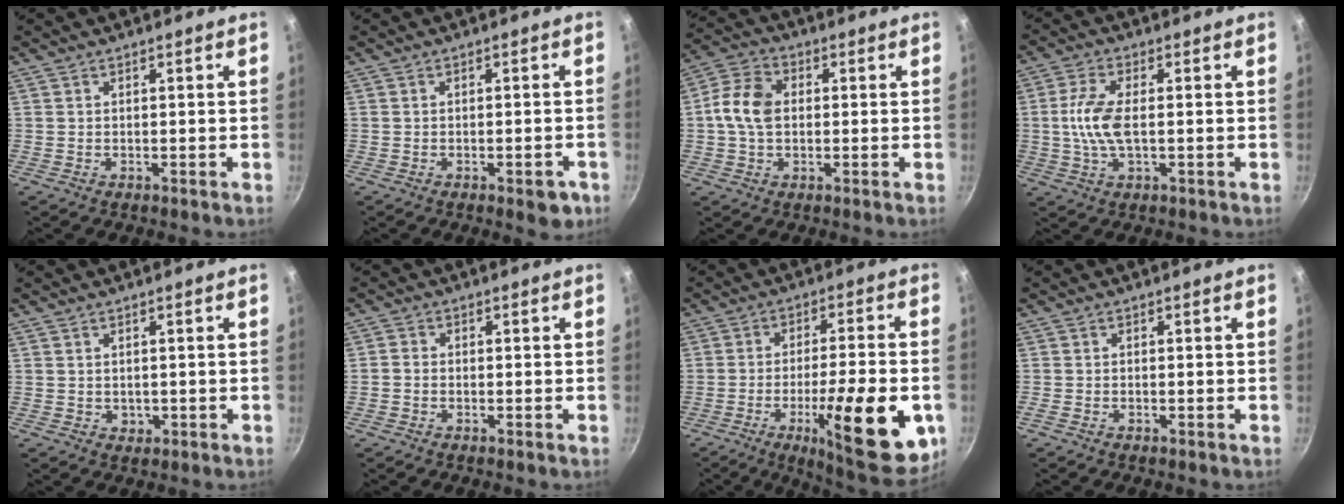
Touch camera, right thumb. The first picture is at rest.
{"total": 4.1, "force": [-2.0, 1.8, 3.1], "torque": [-0.026, 0.013, -0.018]}
{"total": 8.8, "force": [0.4, 6.3, 6.1], "torque": [-0.109, 0.019, -0.005]}
{"total": 9.0, "force": [0.1, 4.3, 7.8], "torque": [-0.164, 0.012, -0.004]}
{"total": 1.3, "force": [0.1, 1.2, 0.6], "torque": [-0.005, -0.002, 0.005]}
{"total": 1.7, "force": [-0.8, 1.3, 0.7], "torque": [-0.012, 0.010, -0.020]}
{"total": 20.8, "force": [-6.7, 5.5, 18.9], "torque": [-0.245, 0.015, -0.096]}
{"total": 0.6, "force": [-0.4, 0.2, 0.3], "torque": [-0.012, 0.004, -0.012]}